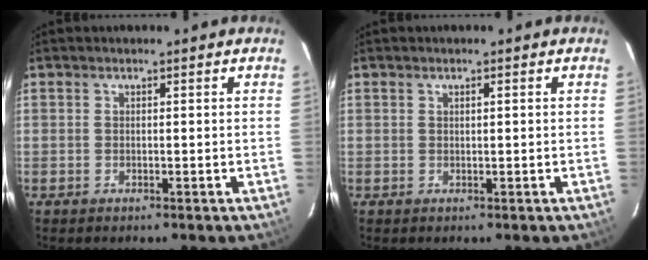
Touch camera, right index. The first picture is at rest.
{"total": 0.6, "force": [0.2, 0.0, 0.5], "torque": [-0.009, 0.003, 0.004]}